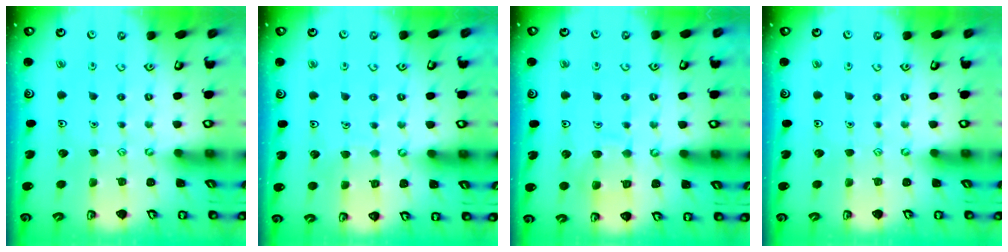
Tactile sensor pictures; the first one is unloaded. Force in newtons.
{"total": 4.4, "press": 4.4, "slide": 0.4}
{"total": 8.3, "press": 8.2, "slide": 0.8}
{"total": 0.0}